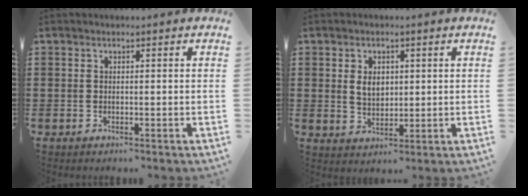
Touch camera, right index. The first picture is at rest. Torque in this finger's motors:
{"motor_torque": [0.06, -0.05, 0.46, 0.06]}